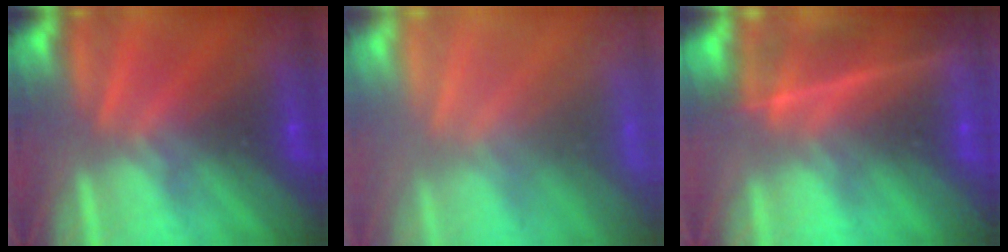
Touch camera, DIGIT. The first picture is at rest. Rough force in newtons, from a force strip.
{"total": 7.3}
{"total": 14.6}